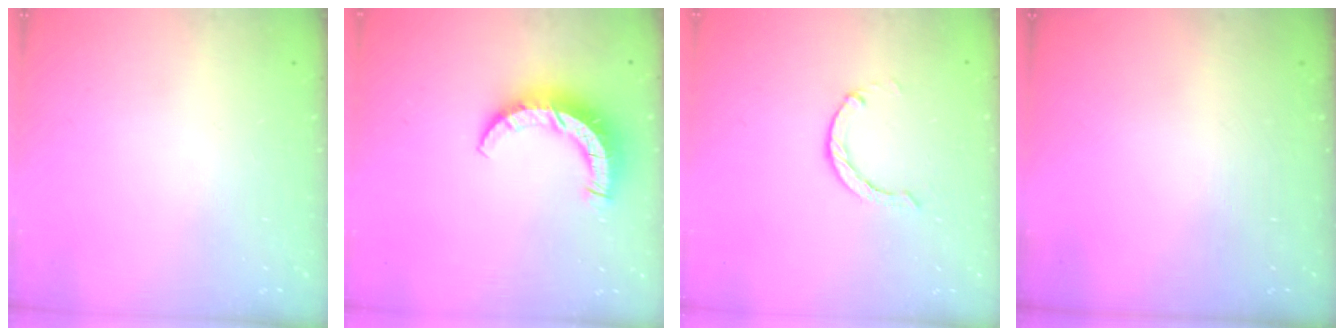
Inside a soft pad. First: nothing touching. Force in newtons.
{"total": 9.0, "press": 8.9, "slide": 1.0}
{"total": 0.0}
{"total": 0.0}